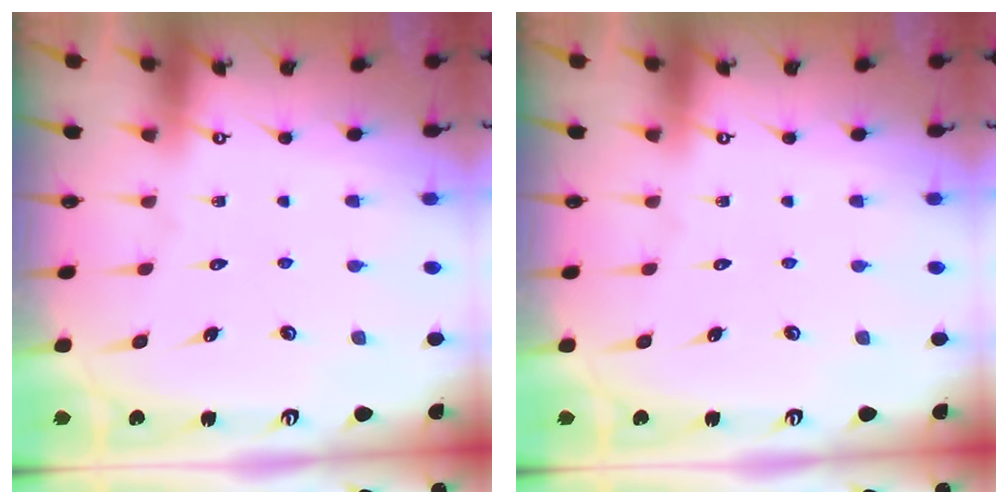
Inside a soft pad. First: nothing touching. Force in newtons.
{"total": 0.0}